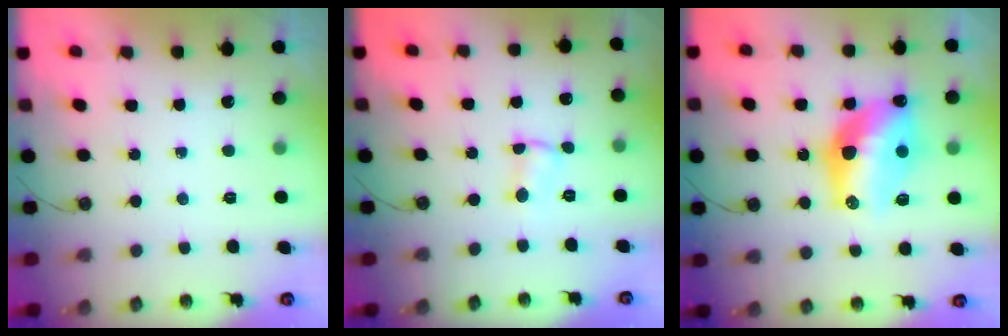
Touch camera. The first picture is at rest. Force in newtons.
{"total": 1.7, "press": 1.6, "slide": 0.5}
{"total": 14.7, "press": 14.7, "slide": 1.0}